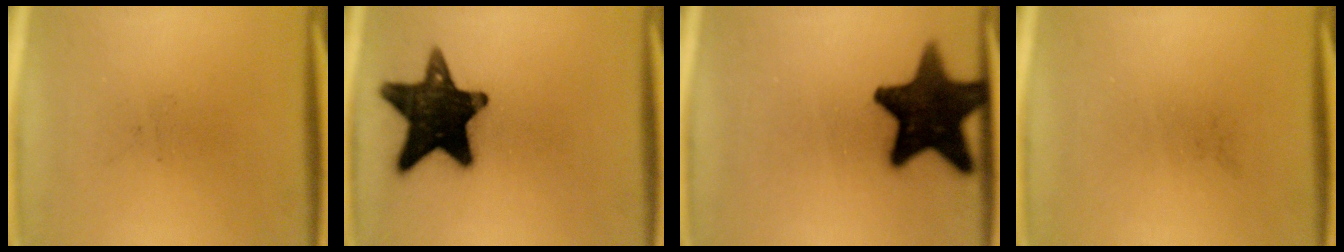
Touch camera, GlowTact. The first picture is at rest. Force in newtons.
{"total": 17.1}
{"total": 16.2}
{"total": 0.0}